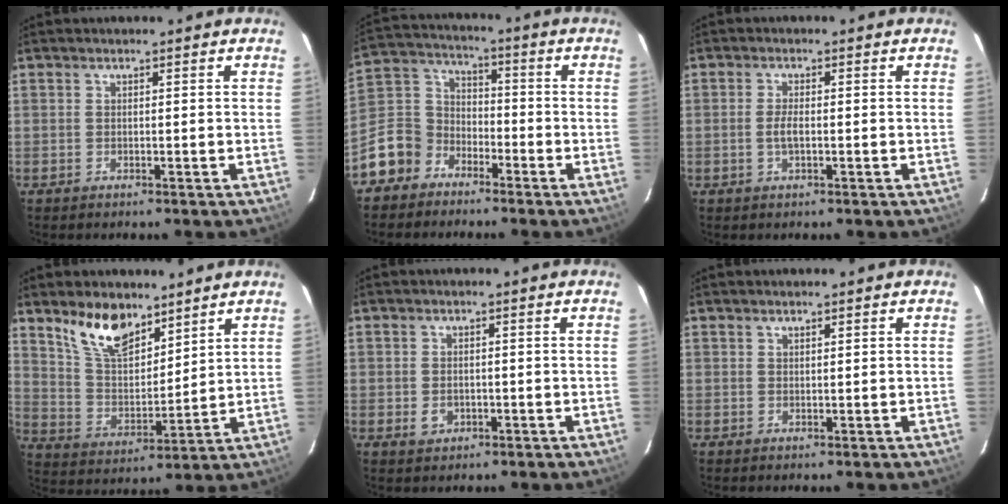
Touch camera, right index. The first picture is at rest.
{"total": 10.0, "force": [-6.3, 7.6, 1.6], "torque": [-0.055, 0.046, -0.130]}
{"total": 2.3, "force": [-0.5, 0.8, 2.1], "torque": [-0.043, -0.002, -0.008]}
{"total": 11.9, "force": [8.6, 5.2, 6.4], "torque": [-0.119, 0.004, 0.169]}
{"total": 2.7, "force": [-0.7, 2.2, 1.4], "torque": [-0.026, 0.000, -0.007]}
{"total": 0.7, "force": [0.6, 0.1, 0.2], "torque": [-0.005, 0.001, 0.011]}